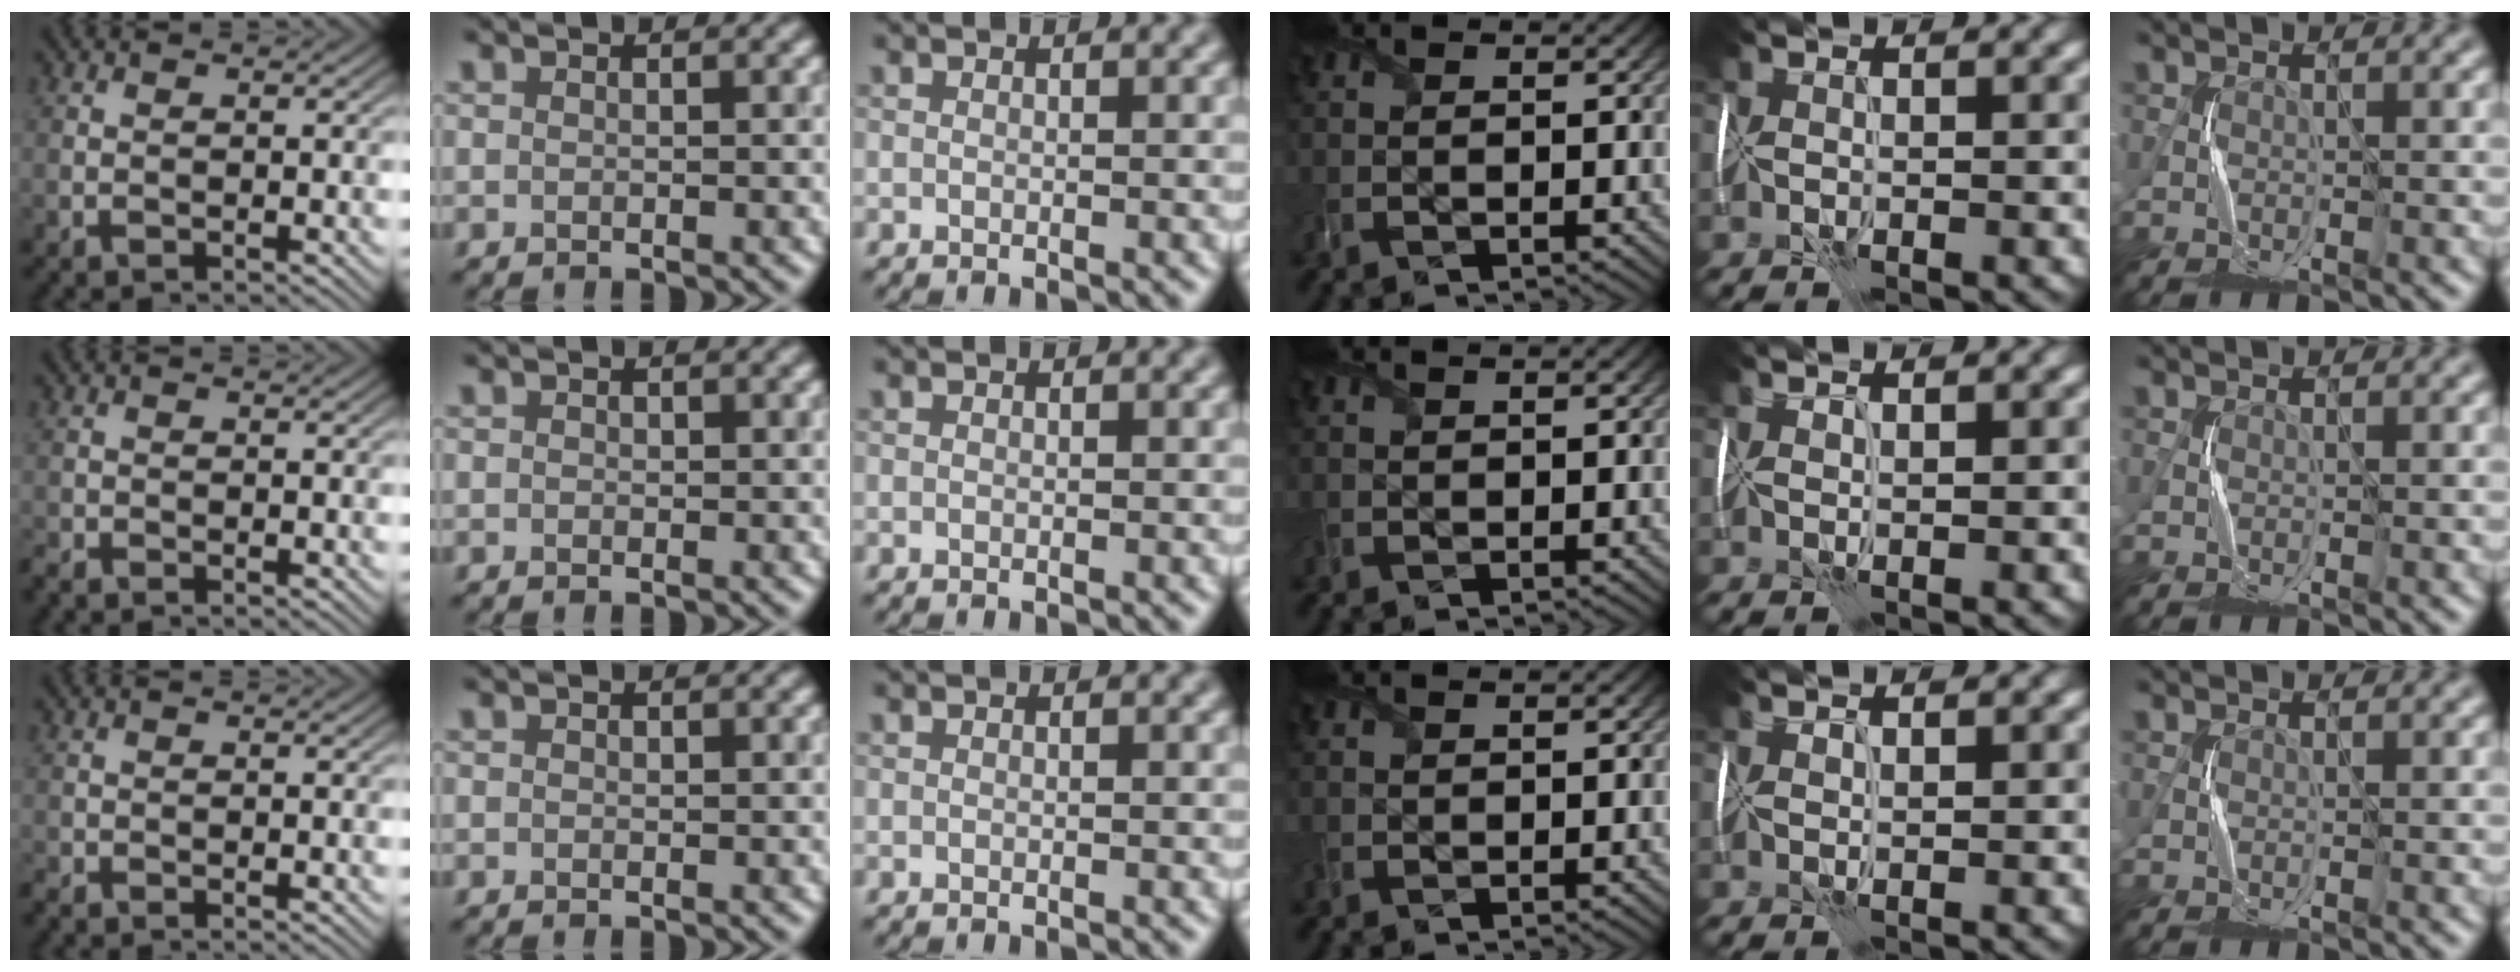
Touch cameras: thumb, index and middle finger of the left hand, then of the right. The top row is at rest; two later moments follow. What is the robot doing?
{"motion": "wrap", "object": "plastic wrap"}